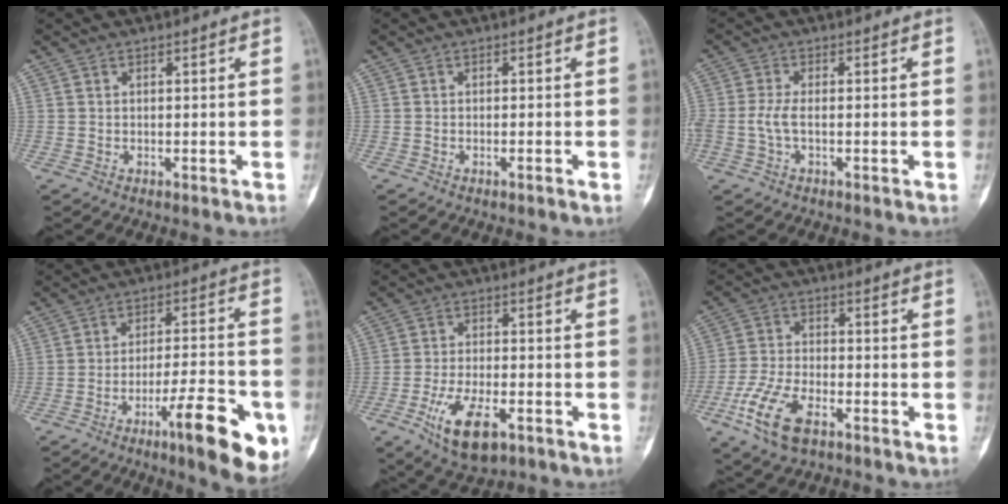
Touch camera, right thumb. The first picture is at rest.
{"total": 0.7, "force": [-0.5, 0.2, 0.5], "torque": [-0.010, 0.006, -0.006]}
{"total": 3.6, "force": [-0.8, 1.8, 3.0], "torque": [-0.076, 0.006, -0.021]}
{"total": 16.0, "force": [-7.4, 3.8, 13.7], "torque": [-0.177, 0.034, -0.105]}
{"total": 10.7, "force": [-5.2, 4.8, 8.1], "torque": [-0.143, 0.013, -0.084]}
{"total": 11.3, "force": [-5.9, 5.5, 7.8], "torque": [-0.162, 0.016, -0.114]}